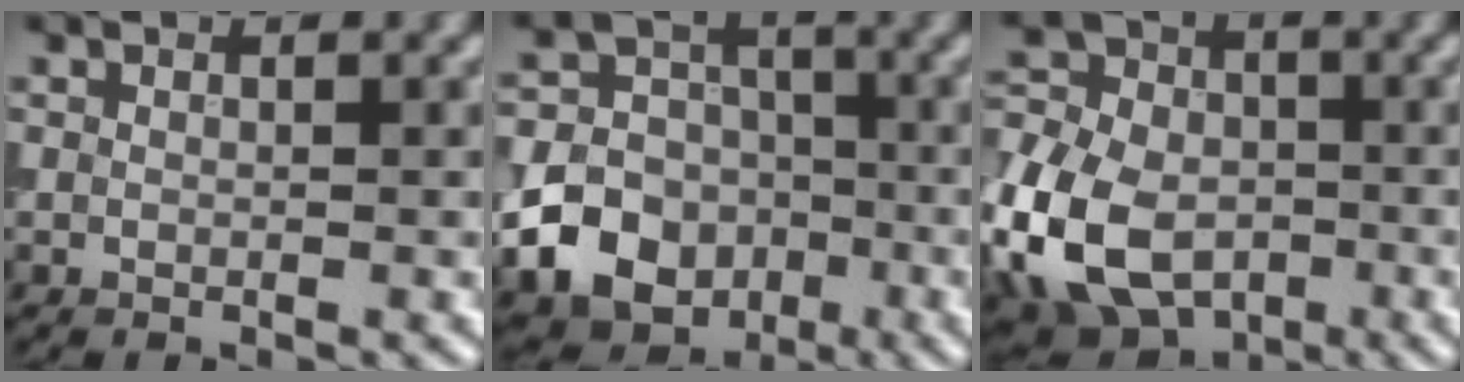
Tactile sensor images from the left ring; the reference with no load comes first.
{"total": 14.8, "force": [-5.6, 13.0, 4.4], "torque": [-0.083, -0.040, -0.108]}
{"total": 15.5, "force": [-5.2, 11.2, 9.4], "torque": [-0.199, -0.025, -0.108]}